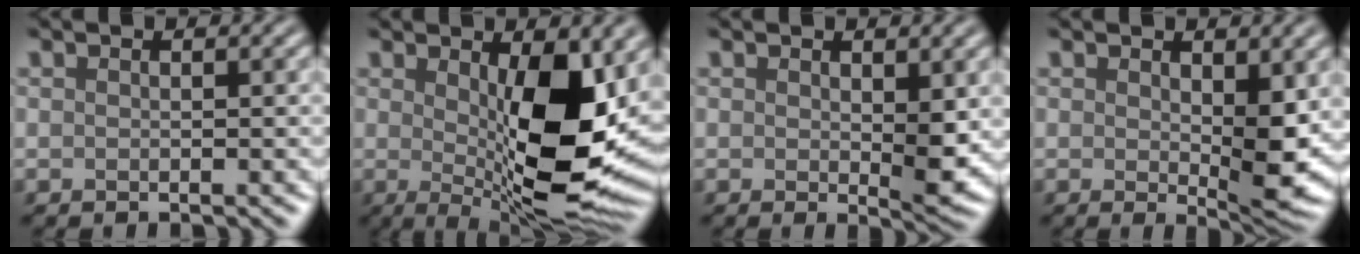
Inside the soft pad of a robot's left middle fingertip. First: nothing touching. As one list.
[{"total": 11.3, "force": [0.7, 3.8, 10.6], "torque": [-0.154, -0.021, 0.019]}, {"total": 2.4, "force": [0.7, 0.4, 2.3], "torque": [-0.036, -0.013, 0.017]}, {"total": 4.5, "force": [0.9, 1.3, 4.2], "torque": [-0.068, -0.015, 0.023]}]